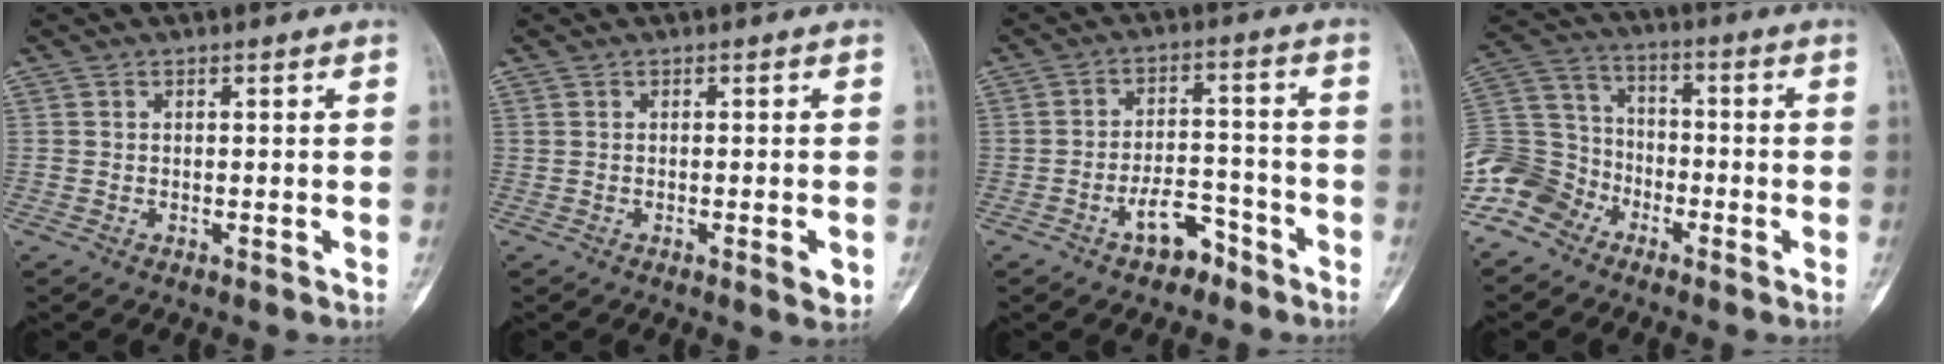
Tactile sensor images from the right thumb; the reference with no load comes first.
{"total": 2.6, "force": [-0.8, 0.6, 2.5], "torque": [-0.027, -0.004, -0.011]}
{"total": 6.7, "force": [-4.3, 3.7, 3.7], "torque": [-0.040, 0.046, -0.069]}
{"total": 13.4, "force": [-8.4, 9.8, 3.7], "torque": [-0.068, 0.069, -0.170]}